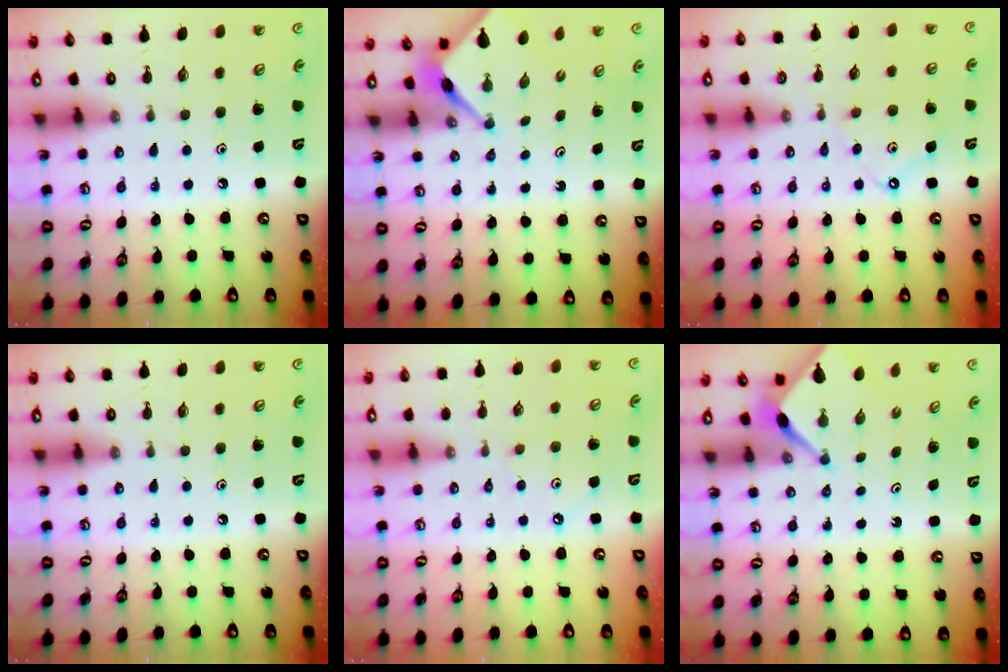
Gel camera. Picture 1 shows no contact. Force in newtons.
{"total": 3.3, "press": 3.3, "slide": 0.3}
{"total": 7.4, "press": 7.4, "slide": 0.8}
{"total": 0.0}
{"total": 1.6, "press": 1.5, "slide": 0.4}
{"total": 2.3, "press": 2.3, "slide": 0.3}